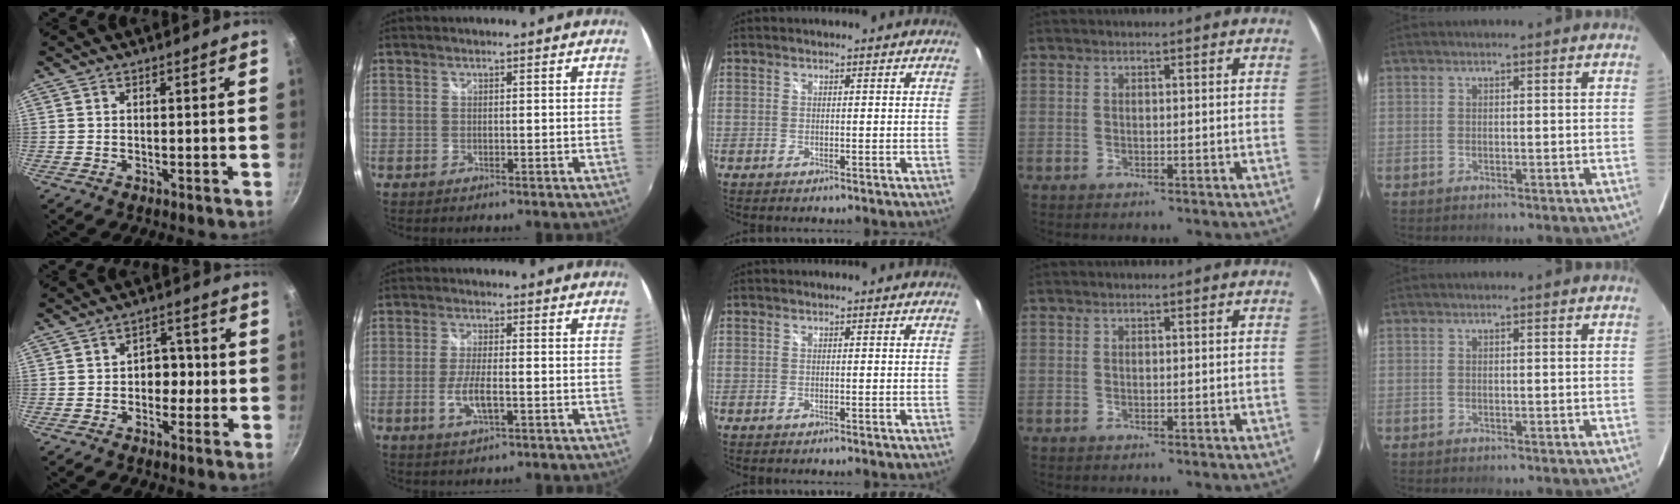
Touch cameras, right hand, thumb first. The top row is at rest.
{"thumb": {"total": 5.0, "force": [-0.8, 3.9, 3.0], "torque": [0.006, 0.017, -0.017]}, "index": {"total": 5.5, "force": [-1.8, 1.4, 5.0], "torque": [-0.104, -0.007, -0.034]}}